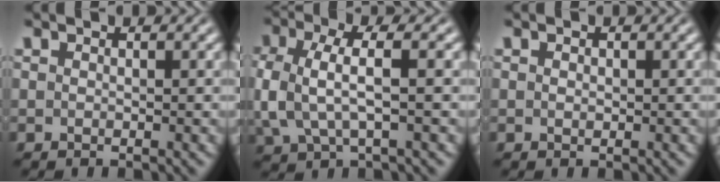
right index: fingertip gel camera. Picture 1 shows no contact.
{"total": 5.1, "force": [0.3, 3.0, 4.2], "torque": [-0.098, -0.007, 0.012]}
{"total": 0.0}